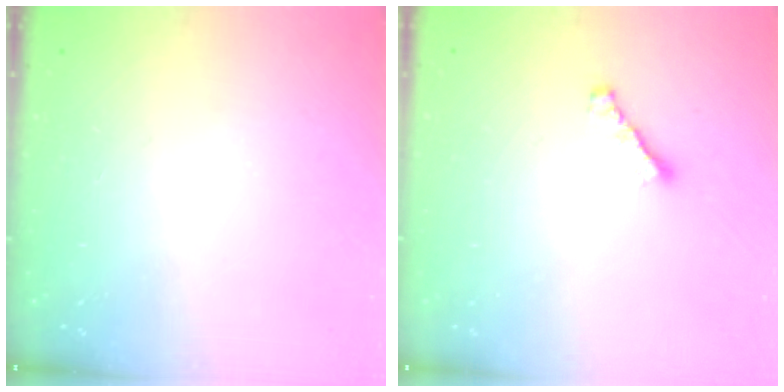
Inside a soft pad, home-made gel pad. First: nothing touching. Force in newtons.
{"total": 1.6, "press": 1.4, "slide": 0.6}